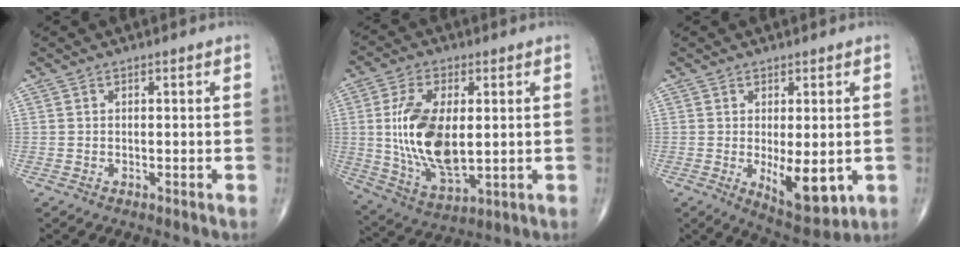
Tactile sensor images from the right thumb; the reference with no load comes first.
{"total": 16.4, "force": [1.1, 8.3, 14.1], "torque": [-0.269, -0.017, 0.031]}
{"total": 9.1, "force": [-1.6, 3.8, 8.1], "torque": [-0.107, -0.023, -0.012]}